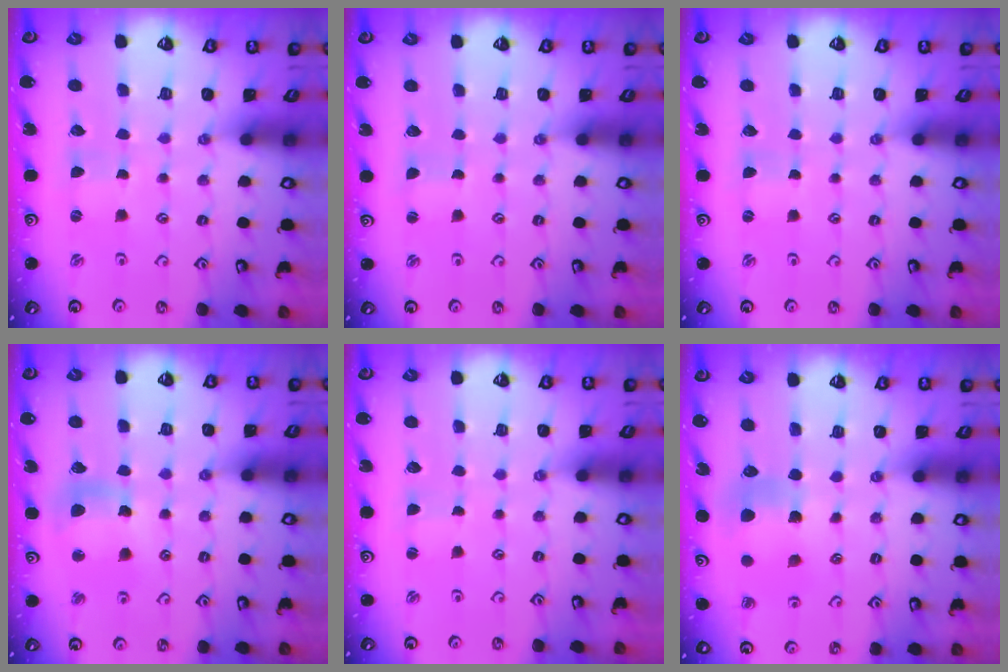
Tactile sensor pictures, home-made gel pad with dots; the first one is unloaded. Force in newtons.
{"total": 1.1, "press": 1.1, "slide": 0.0}
{"total": 0.0}
{"total": 10.7, "press": 10.6, "slide": 1.3}
{"total": 1.8, "press": 1.8, "slide": 0.3}
{"total": 7.5, "press": 7.5, "slide": 0.7}